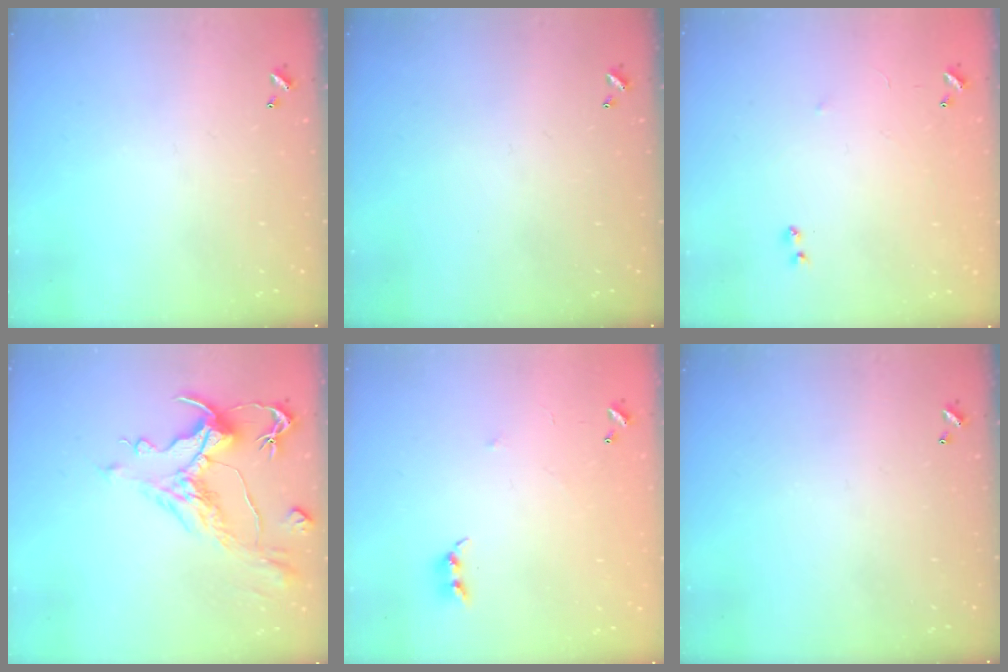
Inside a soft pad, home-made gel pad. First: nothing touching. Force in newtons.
{"total": 0.0}
{"total": 7.4, "press": 7.3, "slide": 0.6}
{"total": 2.6, "press": 2.1, "slide": 1.6}
{"total": 5.1, "press": 5.0, "slide": 1.0}
{"total": 0.0}